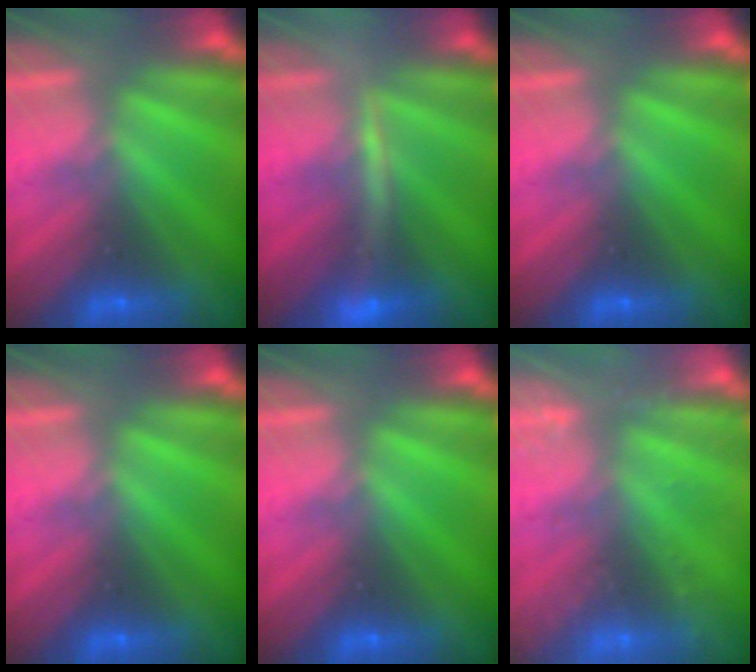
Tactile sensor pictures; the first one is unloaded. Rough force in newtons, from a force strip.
{"total": 2.6}
{"total": 0.0}
{"total": 0.0}
{"total": 0.0}
{"total": 2.5}